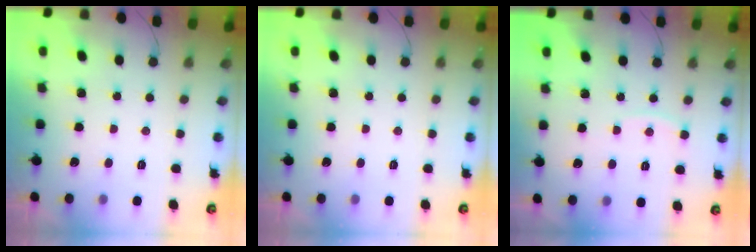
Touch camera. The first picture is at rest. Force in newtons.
{"total": 0.0}
{"total": 2.7, "press": 2.7, "slide": 0.4}